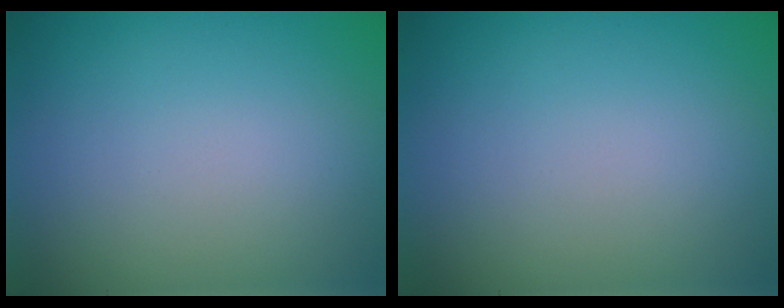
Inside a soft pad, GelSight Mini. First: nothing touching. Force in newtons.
{"total": 0.0}